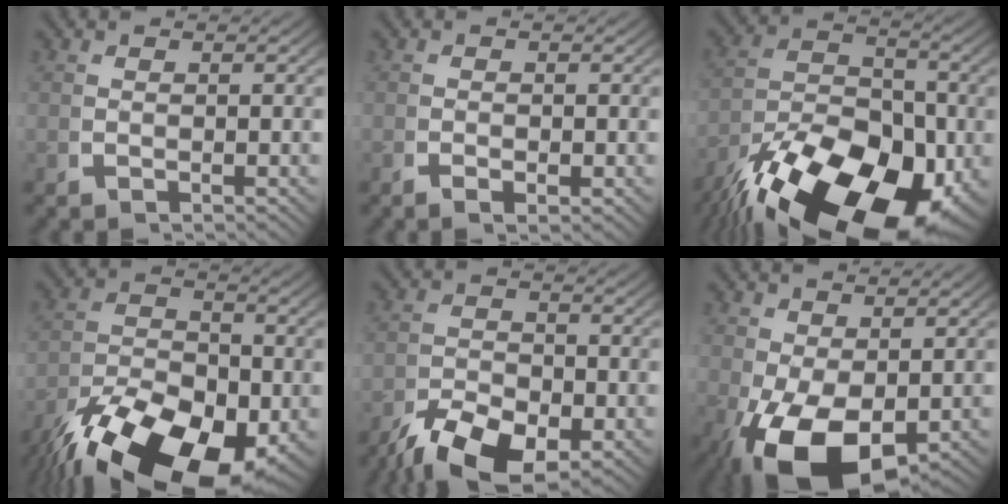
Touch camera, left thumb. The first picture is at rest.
{"total": 0.9, "force": [-0.4, 0.4, 0.8], "torque": [-0.015, -0.005, -0.007]}
{"total": 17.4, "force": [-7.1, 10.2, 12.1], "torque": [-0.195, -0.060, -0.089]}
{"total": 13.7, "force": [-6.6, 7.6, 9.3], "torque": [-0.150, -0.051, -0.082]}
{"total": 7.6, "force": [-4.7, 4.2, 4.3], "torque": [-0.072, -0.029, -0.071]}
{"total": 9.0, "force": [-2.7, 5.0, 6.9], "torque": [-0.144, -0.051, -0.013]}